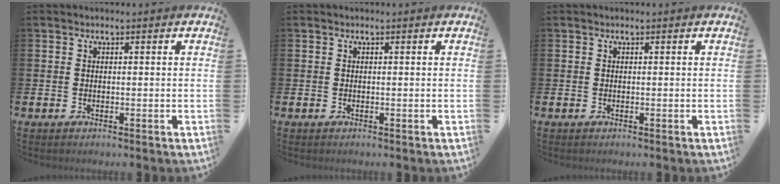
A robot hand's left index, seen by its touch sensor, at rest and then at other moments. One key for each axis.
{"total": 0.0}
{"total": 0.0}